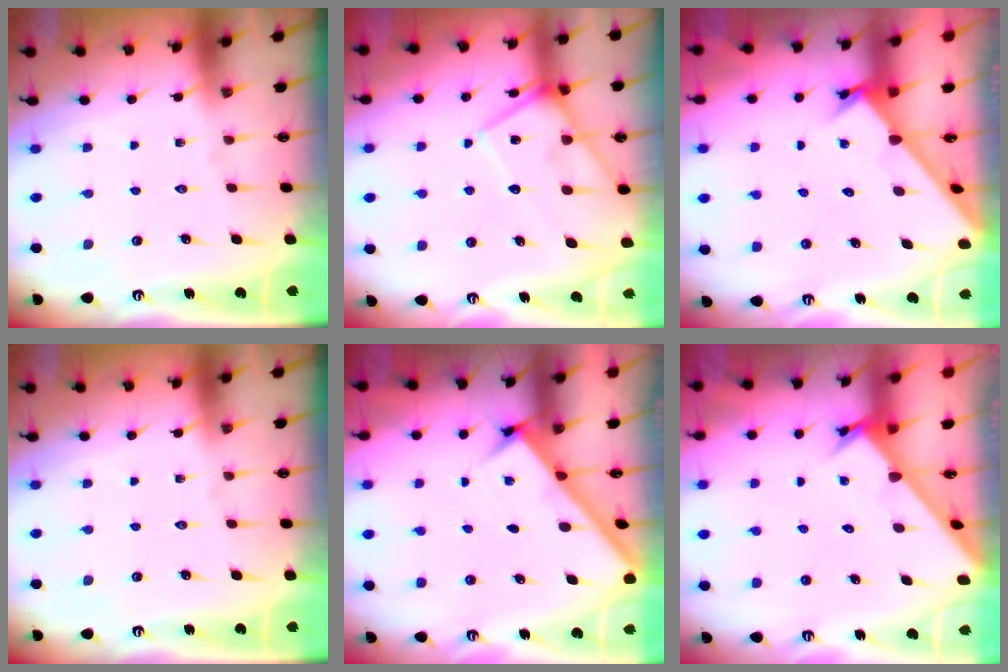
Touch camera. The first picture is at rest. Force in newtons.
{"total": 13.1, "press": 13.0, "slide": 1.1}
{"total": 2.3, "press": 2.3, "slide": 0.0}
{"total": 0.0}
{"total": 2.6, "press": 2.6, "slide": 0.3}
{"total": 2.6, "press": 2.6, "slide": 0.2}